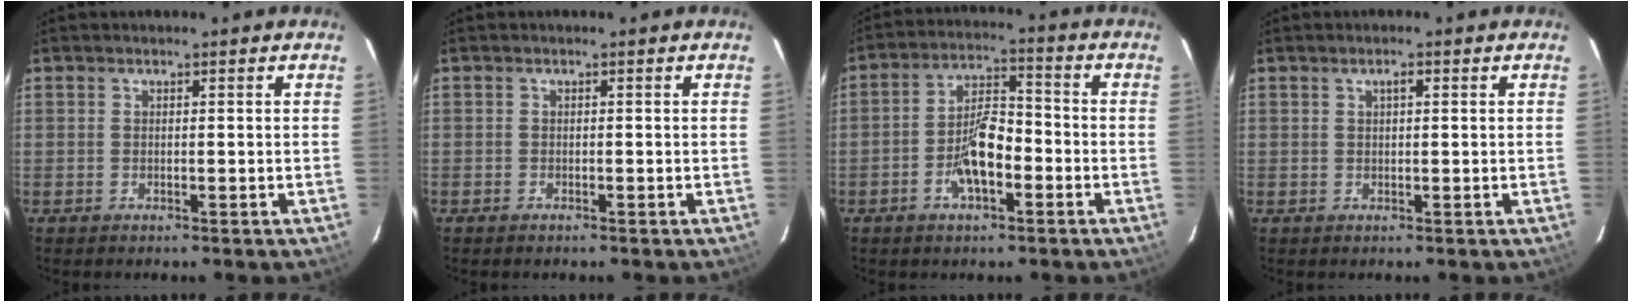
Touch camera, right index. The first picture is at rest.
{"total": 0.6, "force": [-0.5, 0.3, 0.1], "torque": [-0.002, 0.000, -0.010]}
{"total": 8.2, "force": [-3.4, 3.3, 6.8], "torque": [-0.134, 0.012, -0.056]}
{"total": 1.2, "force": [0.5, 0.4, 1.0], "torque": [-0.017, 0.005, 0.007]}